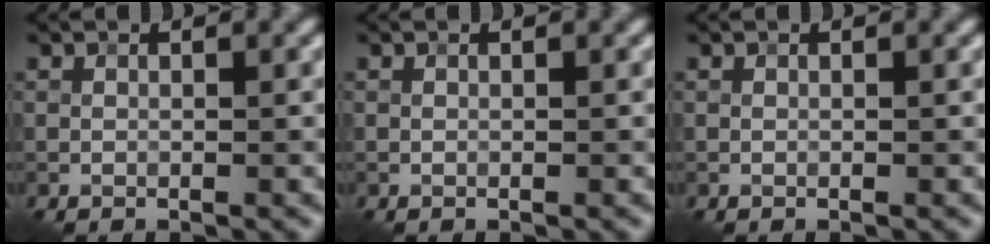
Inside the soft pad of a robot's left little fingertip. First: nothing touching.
{"total": 0.0}
{"total": 0.0}